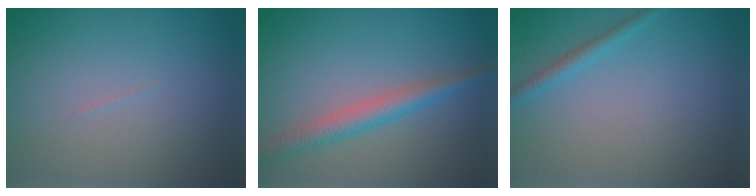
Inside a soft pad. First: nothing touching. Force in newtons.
{"total": 2.9, "press": 2.9, "slide": 0.1}
{"total": 1.3, "press": 1.3, "slide": 0.1}